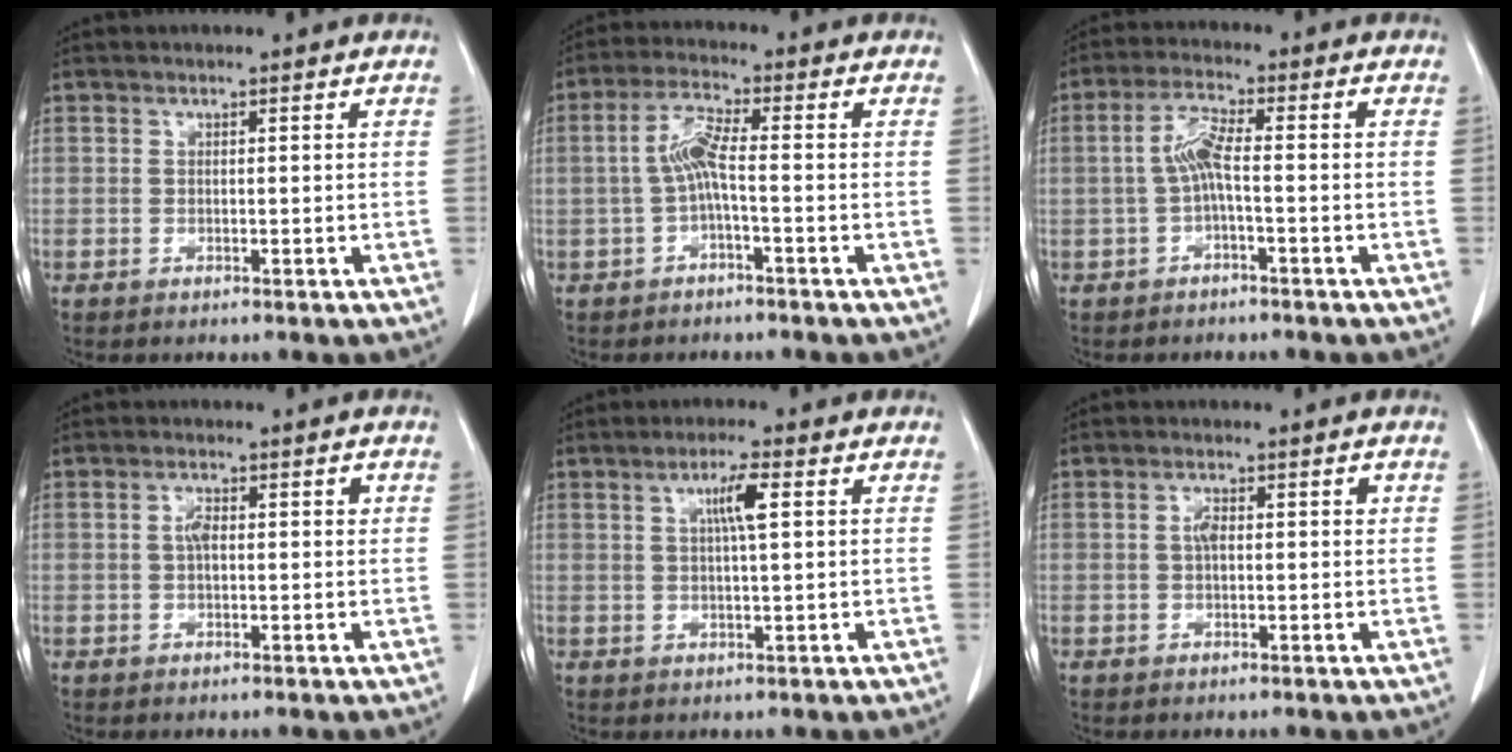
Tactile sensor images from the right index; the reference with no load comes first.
{"total": 4.9, "force": [-0.9, 0.4, 4.8], "torque": [-0.099, 0.010, -0.018]}
{"total": 4.7, "force": [-0.7, 0.7, 4.6], "torque": [-0.095, 0.012, -0.014]}
{"total": 3.0, "force": [0.4, 1.3, 2.7], "torque": [-0.049, 0.016, 0.007]}
{"total": 4.2, "force": [1.3, 0.0, 4.0], "torque": [-0.071, 0.002, 0.021]}
{"total": 2.8, "force": [0.4, 1.2, 2.5], "torque": [-0.046, 0.015, 0.007]}